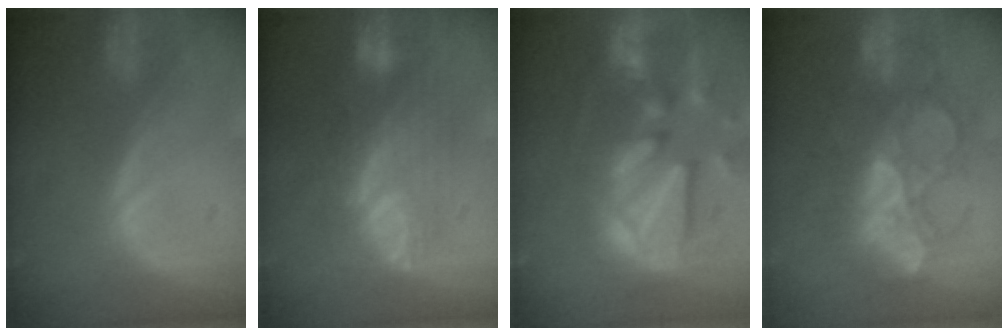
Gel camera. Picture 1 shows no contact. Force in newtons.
{"total": 8.7, "press": 8.2, "slide": 2.9}
{"total": 13.0, "press": 11.3, "slide": 6.4}
{"total": 9.1, "press": 8.9, "slide": 1.9}